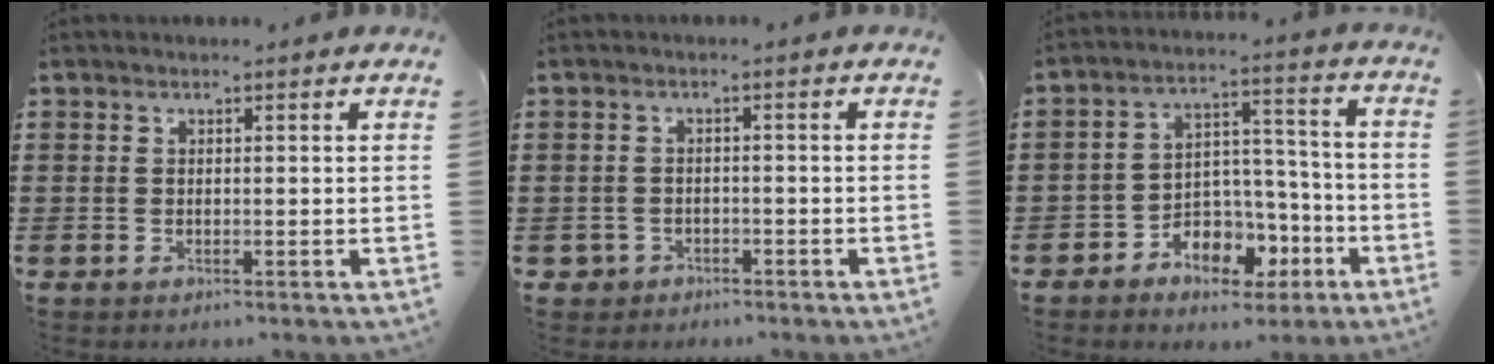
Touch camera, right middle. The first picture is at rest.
{"total": 1.9, "force": [-1.5, 1.1, 0.0], "torque": [-0.007, 0.000, -0.035]}
{"total": 6.7, "force": [-3.8, 4.6, 2.9], "torque": [-0.052, 0.022, -0.067]}